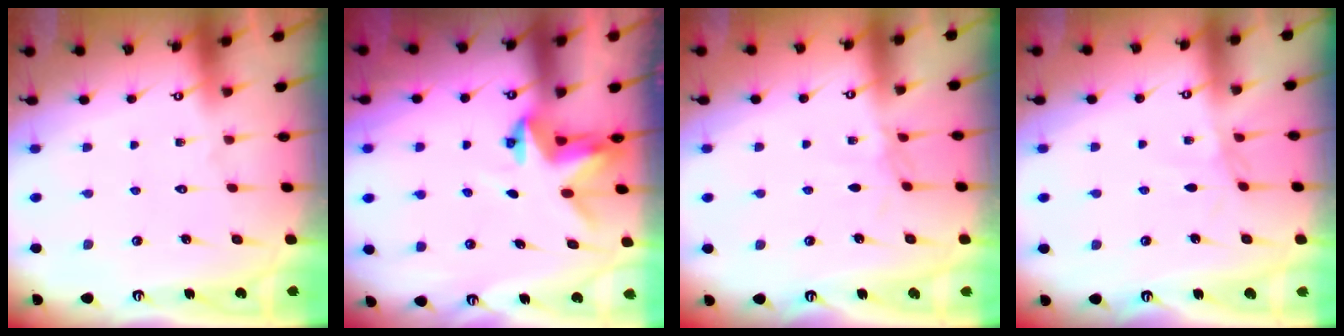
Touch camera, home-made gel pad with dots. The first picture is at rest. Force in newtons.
{"total": 3.0, "press": 3.0, "slide": 0.0}
{"total": 2.3, "press": 2.3, "slide": 0.5}
{"total": 1.4, "press": 1.3, "slide": 0.4}